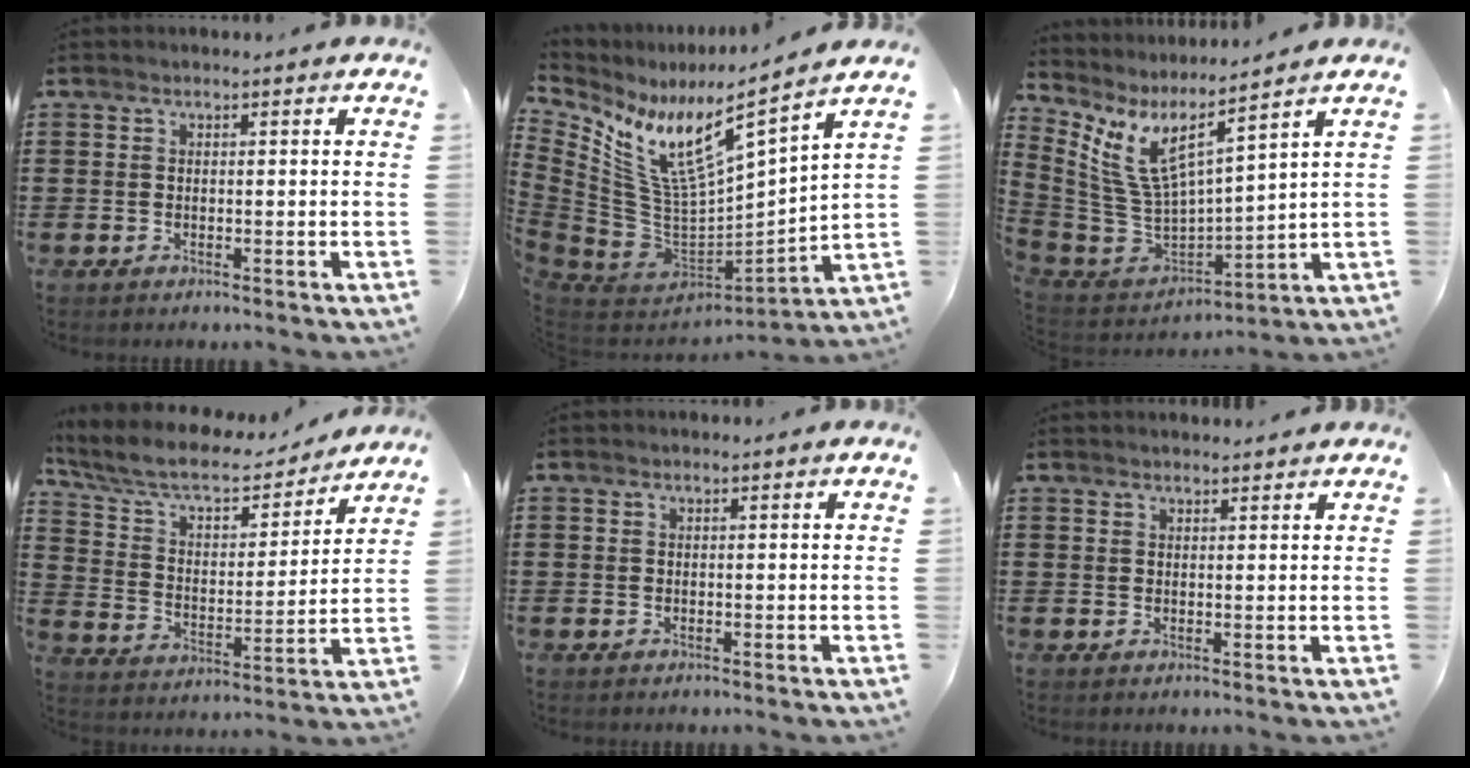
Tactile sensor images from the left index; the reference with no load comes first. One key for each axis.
{"total": 11.1, "fx": 6.8, "fy": 2.6, "fz": 8.3, "tx": -0.191, "ty": -0.060, "tz": 0.113}
{"total": 7.7, "fx": 4.3, "fy": 2.3, "fz": 6.0, "tx": -0.166, "ty": -0.058, "tz": 0.067}
{"total": 8.0, "fx": 6.8, "fy": 2.2, "fz": 3.5, "tx": -0.098, "ty": -0.040, "tz": 0.113}
{"total": 0.0}
{"total": 1.3, "fx": 1.3, "fy": 0.1, "fz": 0.1, "tx": -0.005, "ty": 0.001, "tz": 0.025}